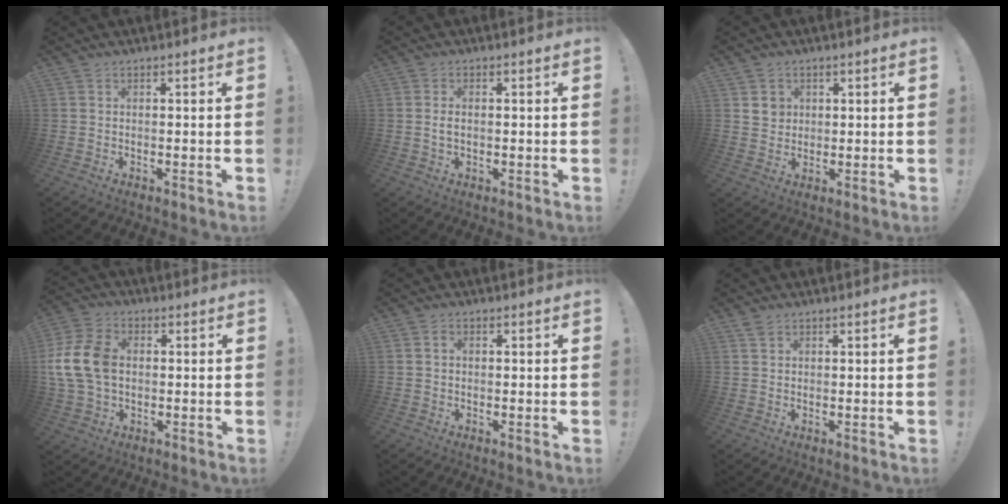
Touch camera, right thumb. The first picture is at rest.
{"total": 2.1, "force": [0.1, 1.2, 1.7], "torque": [-0.025, 0.002, -0.001]}
{"total": 4.2, "force": [1.6, 3.8, 0.6], "torque": [0.002, -0.007, 0.027]}
{"total": 14.2, "force": [0.8, 10.1, 9.9], "torque": [-0.209, 0.005, 0.018]}
{"total": 1.2, "force": [0.2, 1.0, 0.7], "torque": [-0.005, 0.000, 0.001]}
{"total": 1.4, "force": [1.1, 0.7, 0.5], "torque": [-0.003, -0.003, 0.018]}